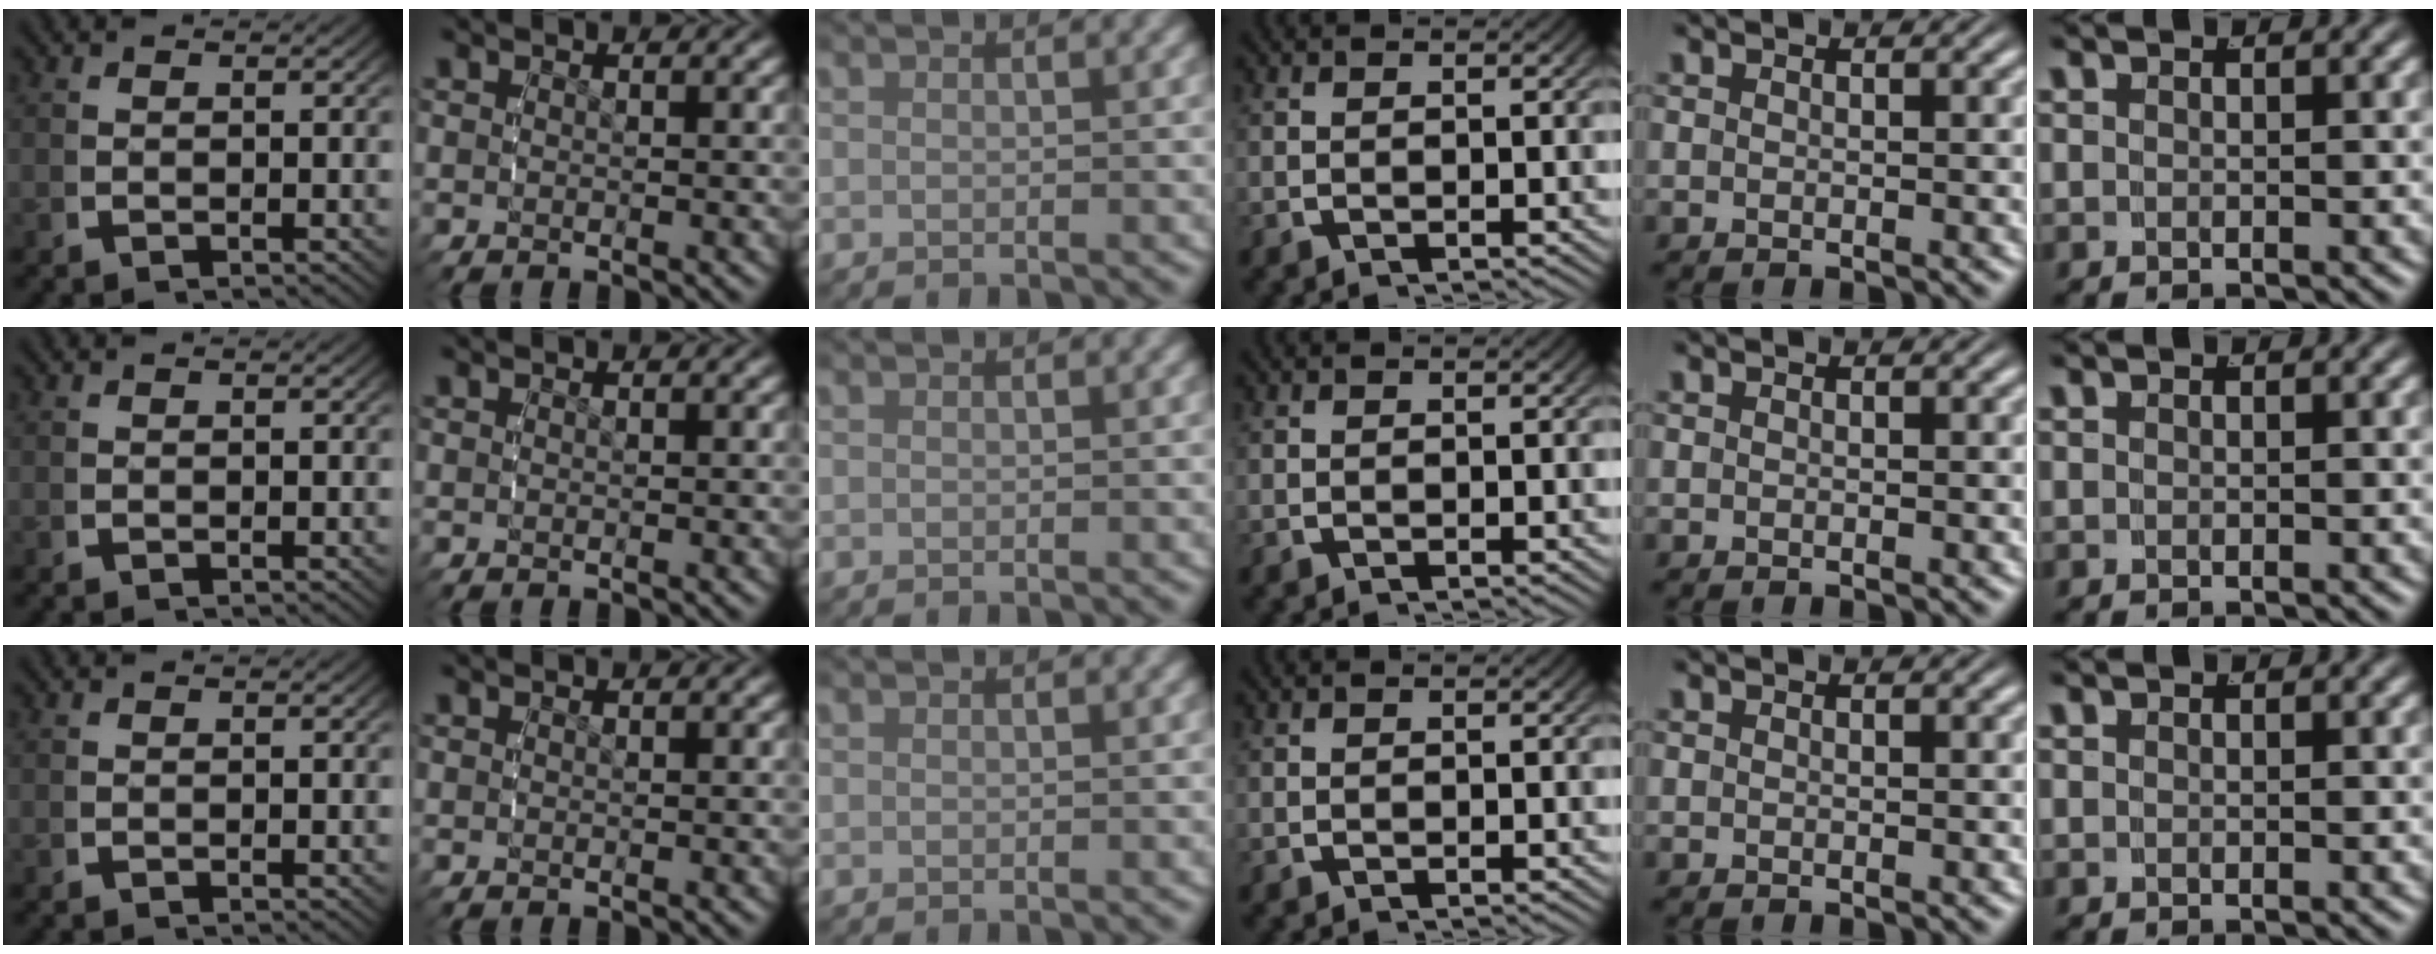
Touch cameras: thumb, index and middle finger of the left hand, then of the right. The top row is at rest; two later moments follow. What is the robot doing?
{"motion": "reach", "object": "pencil case"}